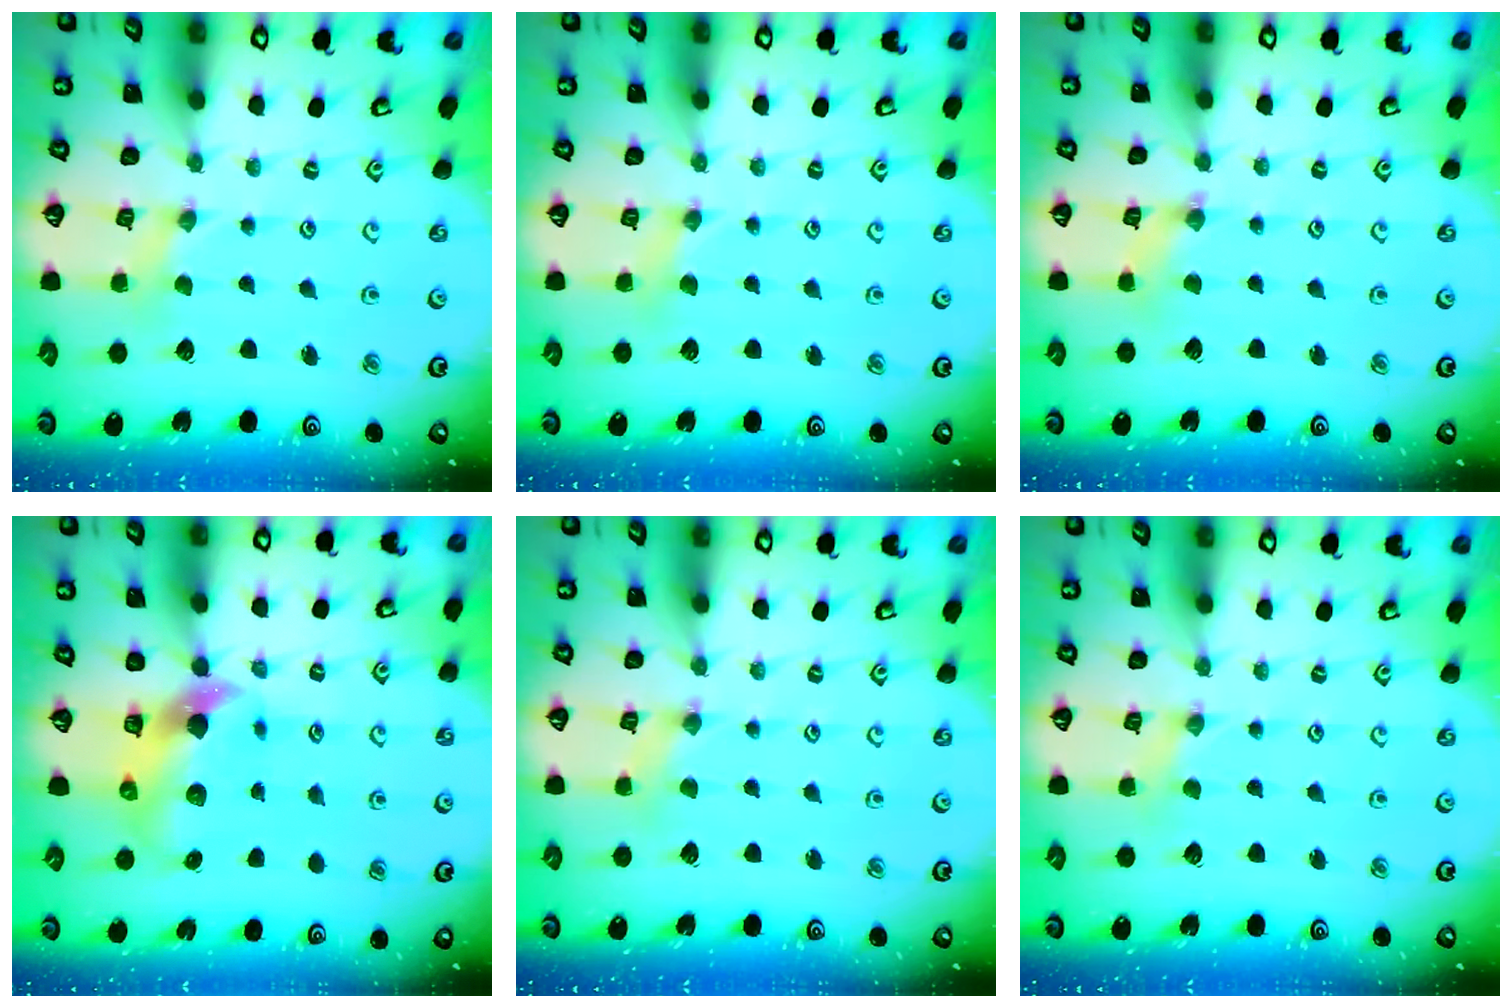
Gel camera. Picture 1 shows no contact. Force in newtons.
{"total": 1.8, "press": 1.7, "slide": 0.3}
{"total": 1.1, "press": 1.1, "slide": 0.1}
{"total": 7.6, "press": 7.5, "slide": 1.1}
{"total": 0.6, "press": 0.6, "slide": 0.2}
{"total": 0.0}